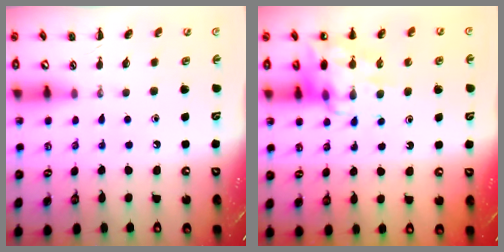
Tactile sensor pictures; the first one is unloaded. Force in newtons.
{"total": 13.1, "press": 12.8, "slide": 2.9}